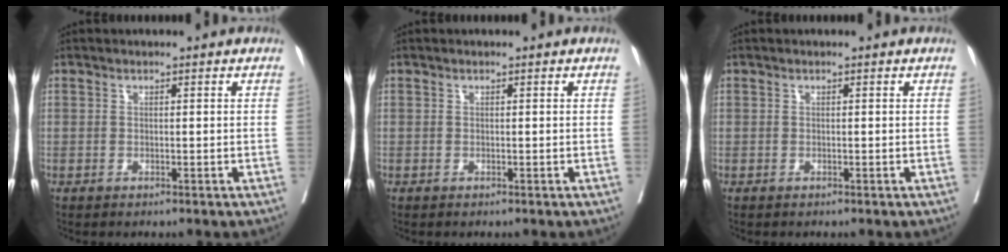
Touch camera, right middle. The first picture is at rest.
{"total": 0.0}
{"total": 0.0}